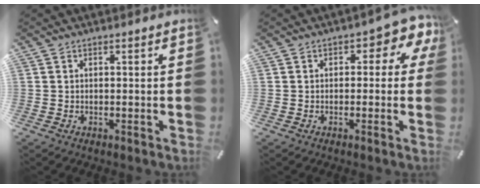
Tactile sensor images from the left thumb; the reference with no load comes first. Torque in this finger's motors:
{"motor_torque": [0.37, 0.27, 0.43, 0.16, 0.06]}